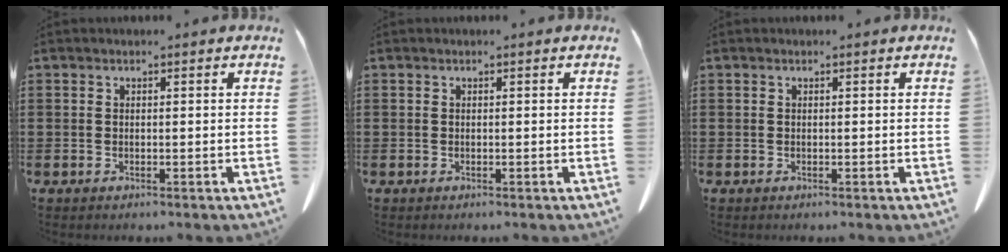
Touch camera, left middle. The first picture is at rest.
{"total": 0.0}
{"total": 0.0}